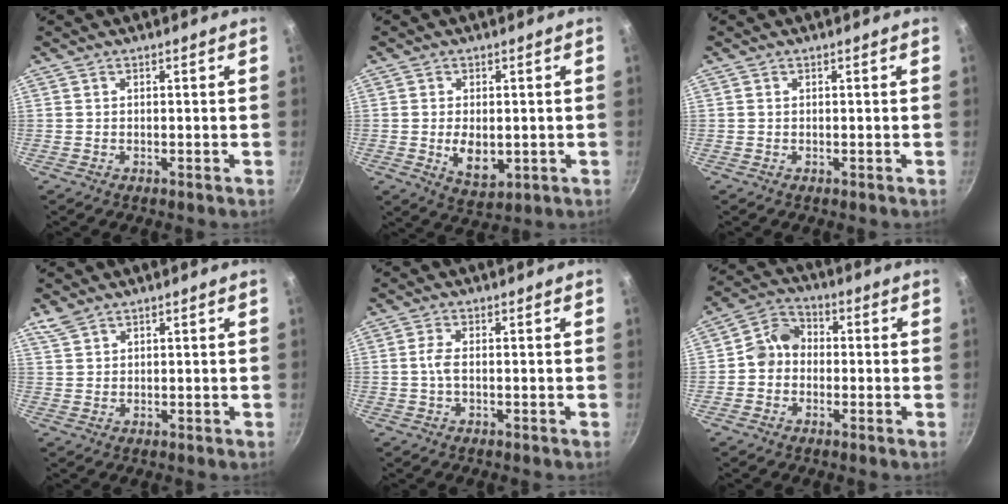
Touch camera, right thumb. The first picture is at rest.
{"total": 6.6, "force": [-0.6, 4.0, 5.2], "torque": [-0.075, -0.011, 0.003]}
{"total": 0.0}
{"total": 2.7, "force": [2.2, 1.3, 1.1], "torque": [-0.023, -0.002, 0.050]}
{"total": 2.5, "force": [-0.2, 0.9, 2.3], "torque": [-0.060, 0.005, -0.008]}
{"total": 6.8, "force": [-0.8, 5.9, 3.4], "torque": [-0.030, 0.022, -0.034]}